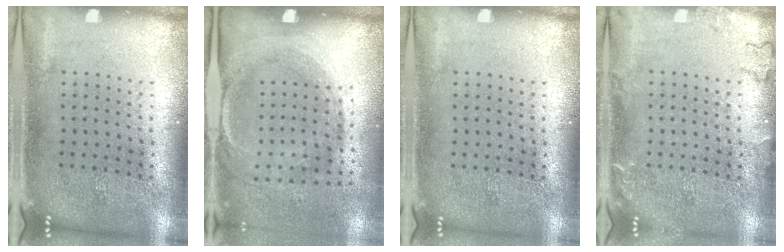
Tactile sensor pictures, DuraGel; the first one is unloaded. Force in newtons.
{"total": 1.7, "press": 1.2, "slide": 1.1}
{"total": 0.0}
{"total": 1.6, "press": 1.6, "slide": 0.3}